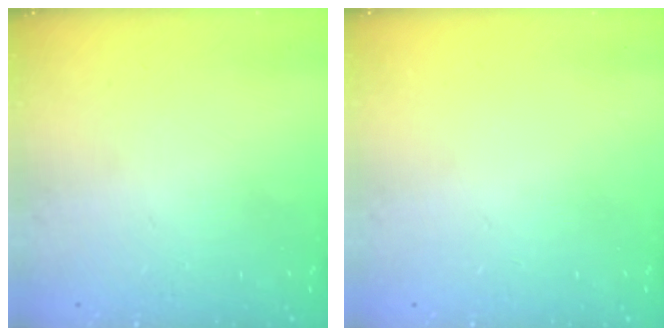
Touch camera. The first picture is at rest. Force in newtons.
{"total": 0.0}